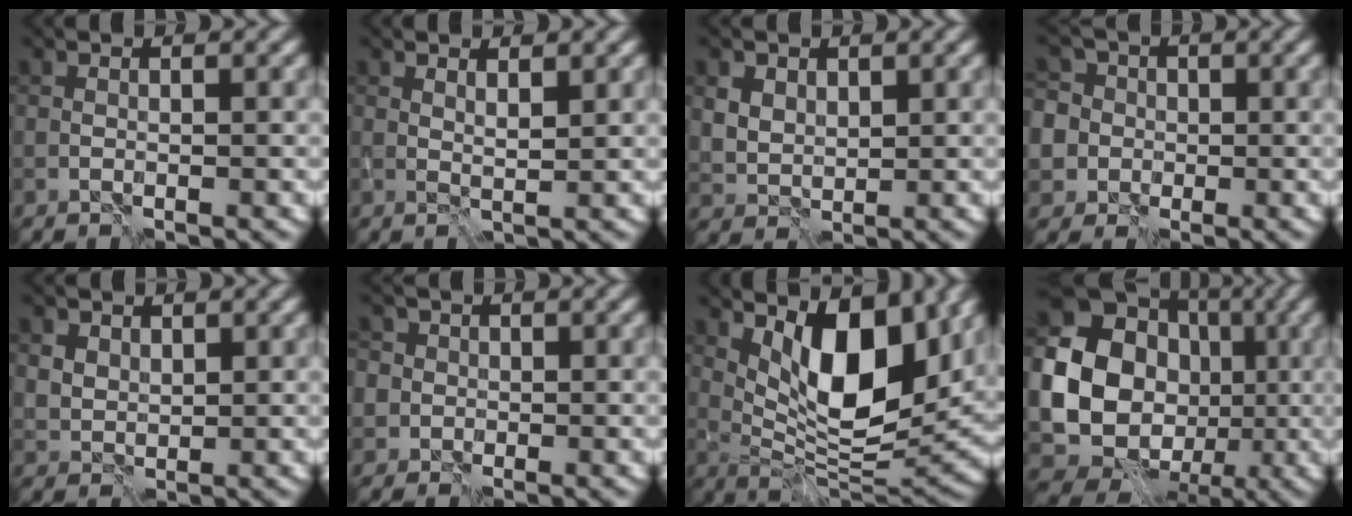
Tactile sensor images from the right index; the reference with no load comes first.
{"total": 1.3, "force": [1.1, 0.2, 0.7], "torque": [-0.014, -0.001, 0.019]}
{"total": 2.6, "force": [1.5, 1.9, 0.9], "torque": [-0.023, -0.006, 0.033]}
{"total": 7.0, "force": [-0.1, 6.7, 2.0], "torque": [-0.036, 0.026, -0.047]}
{"total": 2.0, "force": [1.2, 1.5, 0.5], "torque": [-0.013, -0.004, 0.026]}
{"total": 3.8, "force": [0.3, 3.7, 0.9], "torque": [0.007, 0.024, -0.030]}
{"total": 10.5, "force": [4.1, 4.4, 8.6], "torque": [-0.131, -0.011, 0.076]}
{"total": 20.1, "force": [0.3, 18.5, 7.8], "torque": [-0.175, 0.012, -0.017]}